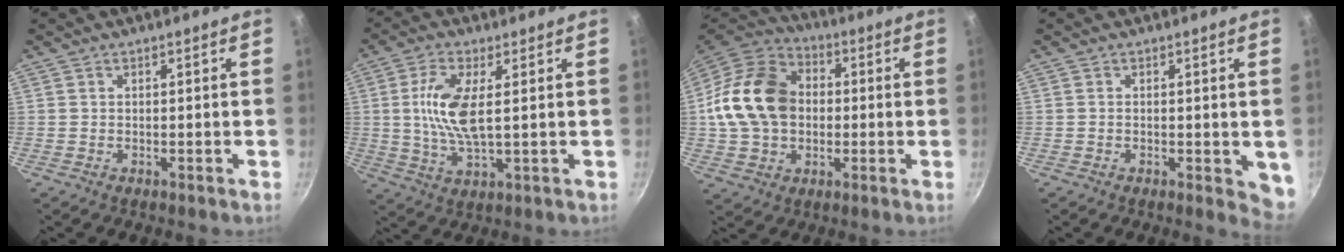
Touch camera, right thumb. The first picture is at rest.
{"total": 9.7, "force": [1.6, 3.6, 8.9], "torque": [-0.184, -0.003, 0.032]}
{"total": 18.9, "force": [0.7, 14.5, 12.1], "torque": [-0.200, 0.030, 0.004]}
{"total": 4.1, "force": [-0.3, 2.0, 3.6], "torque": [-0.036, -0.008, -0.005]}